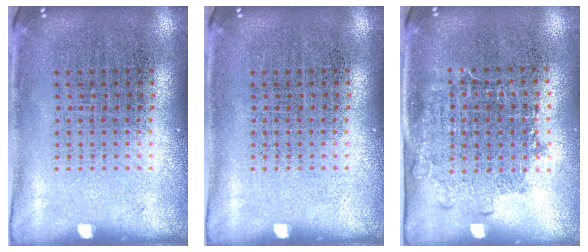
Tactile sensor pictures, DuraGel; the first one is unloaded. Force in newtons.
{"total": 0.0}
{"total": 1.3, "press": 1.1, "slide": 0.8}